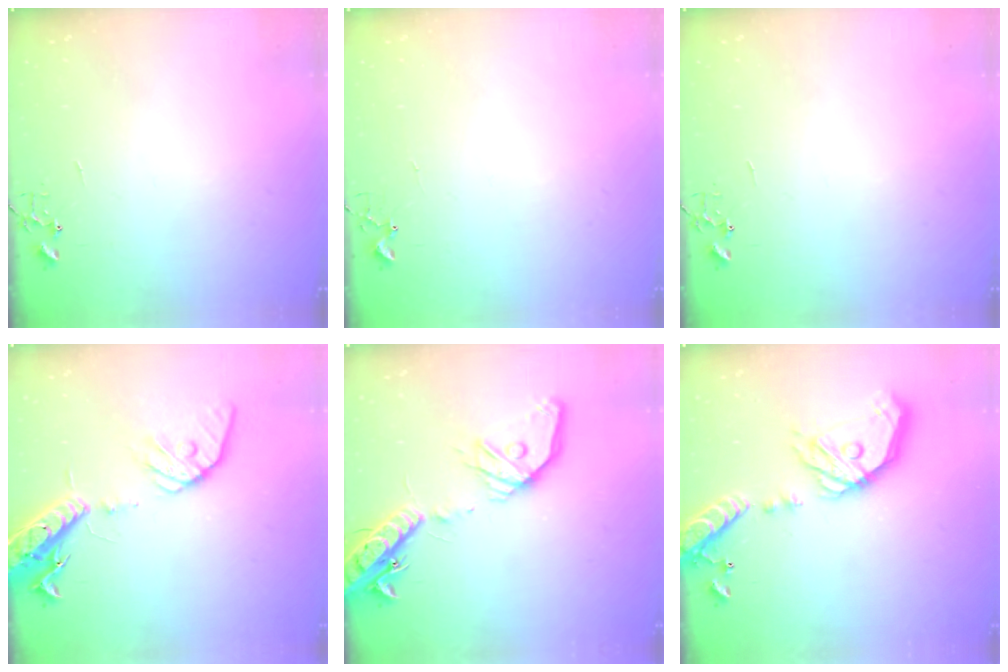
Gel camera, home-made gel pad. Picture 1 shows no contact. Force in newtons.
{"total": 5.1, "press": 5.1, "slide": 0.3}
{"total": 0.0}
{"total": 17.5, "press": 17.1, "slide": 3.5}
{"total": 20.1, "press": 19.7, "slide": 3.9}
{"total": 21.8, "press": 21.5, "slide": 3.7}